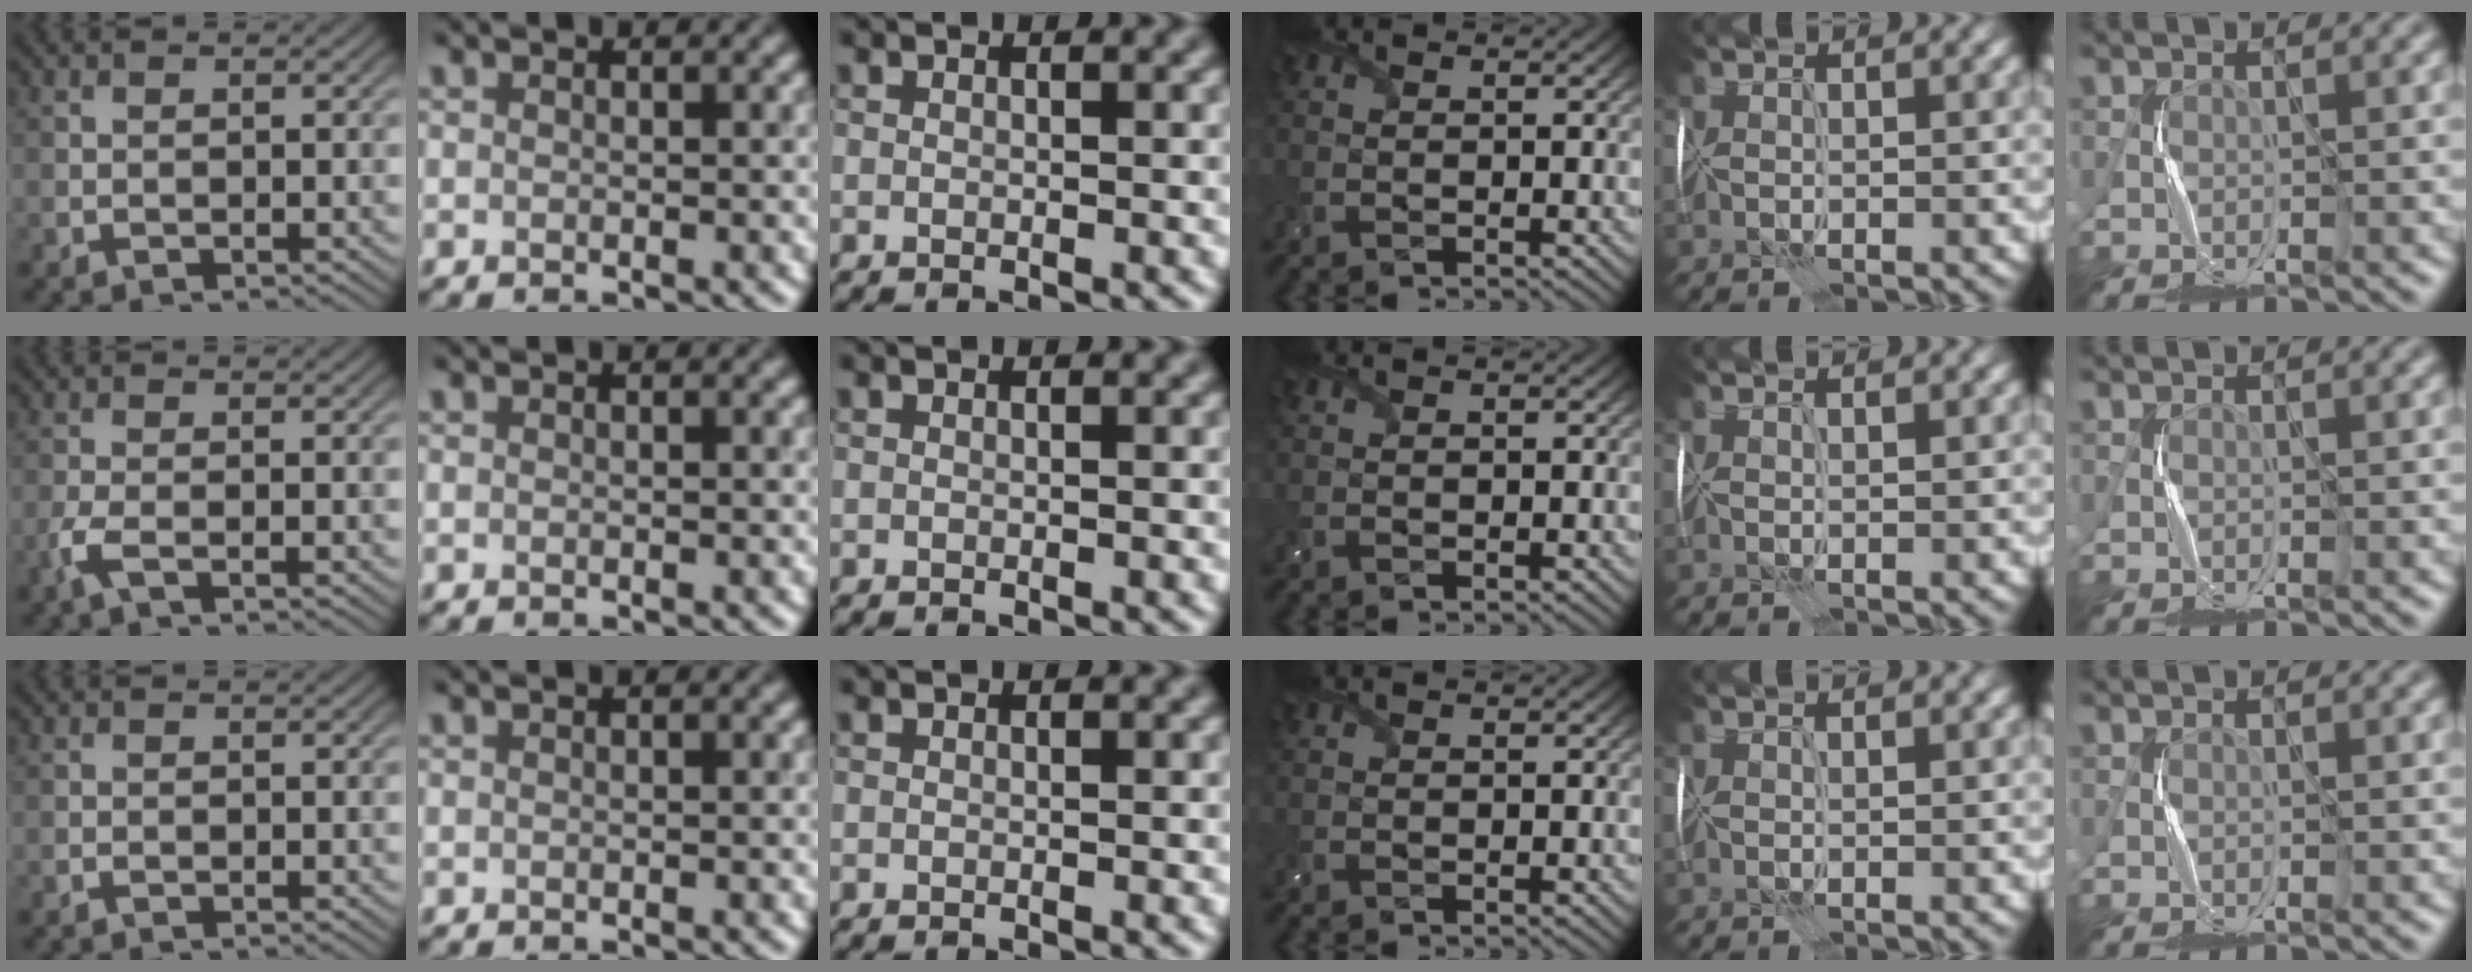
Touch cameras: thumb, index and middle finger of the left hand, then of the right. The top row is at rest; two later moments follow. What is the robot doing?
{"motion": "fold", "object": "tissue"}